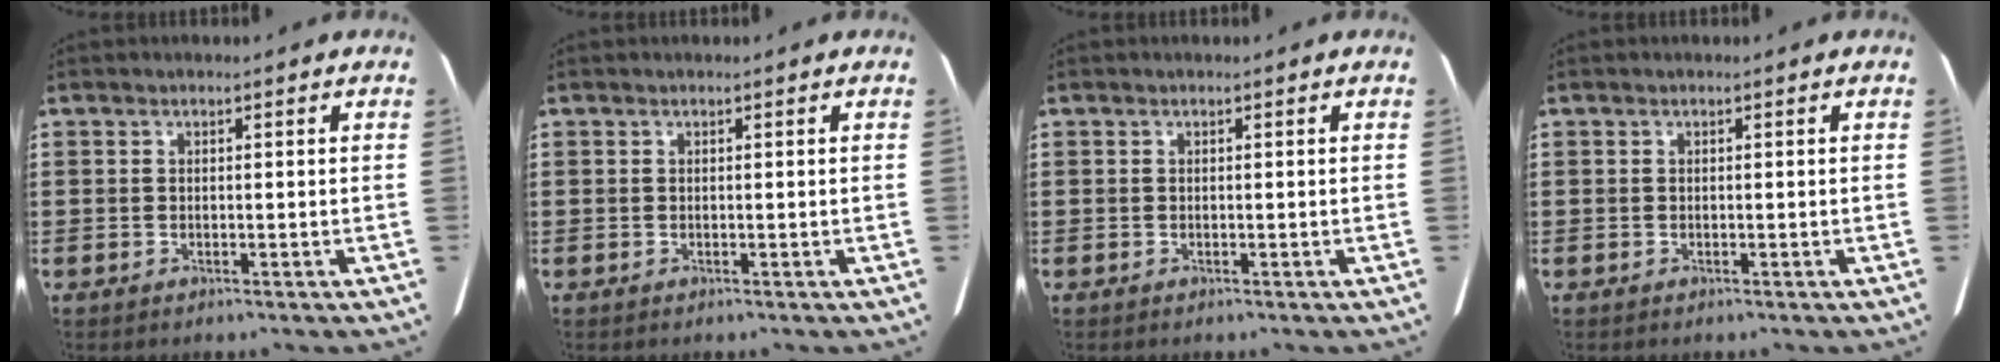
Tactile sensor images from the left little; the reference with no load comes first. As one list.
[{"total": 0.0}, {"total": 0.0}, {"total": 0.0}]